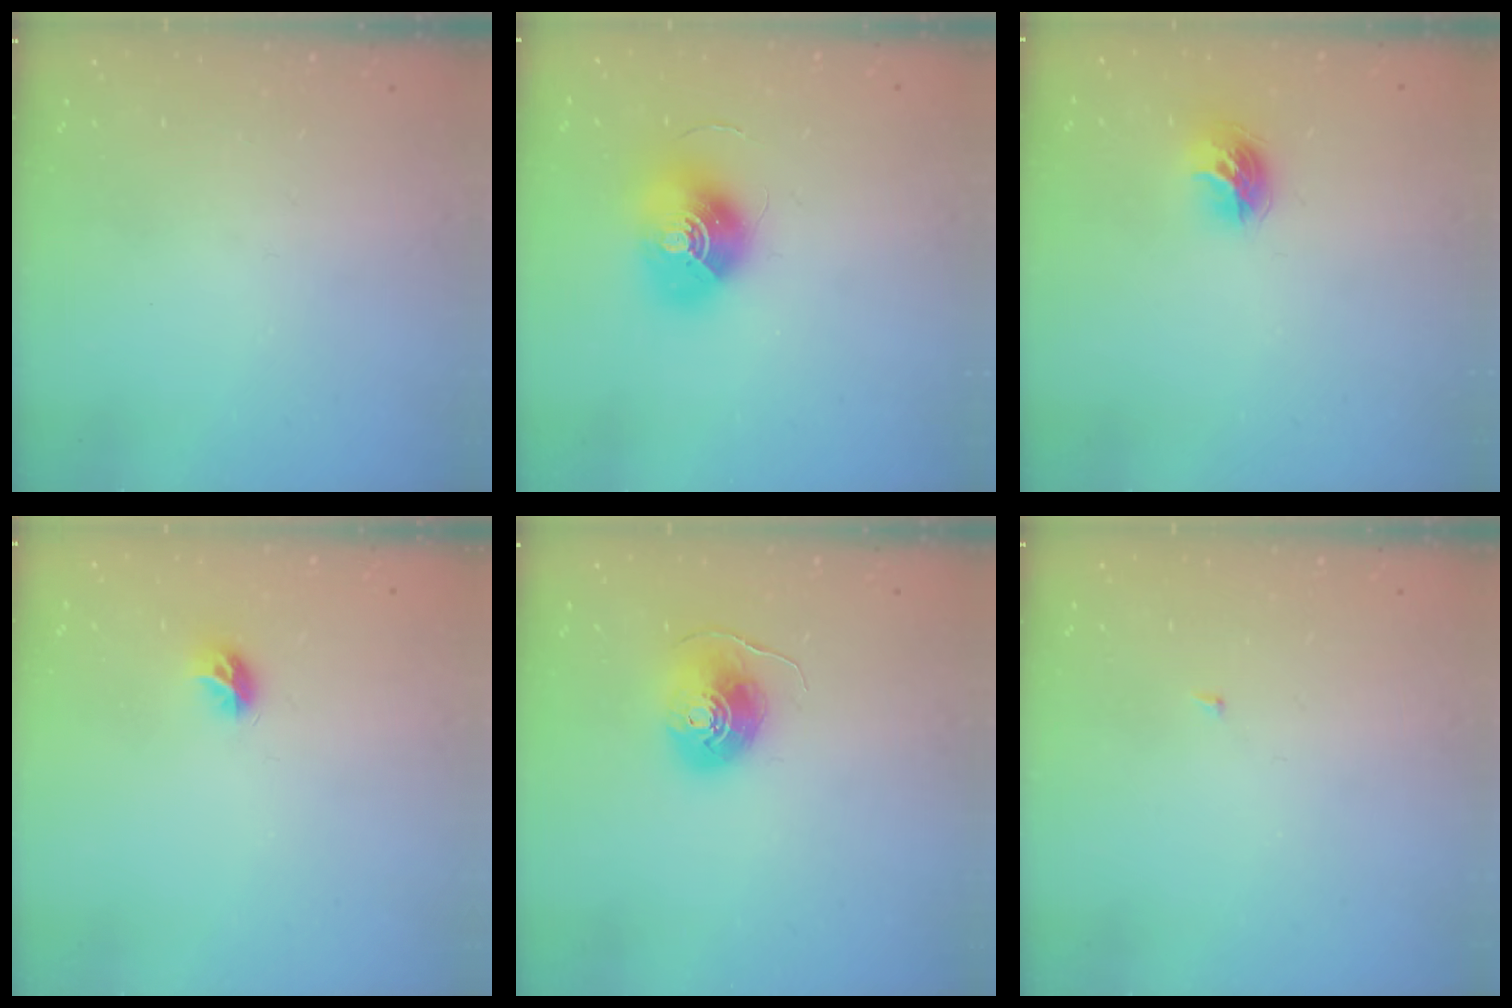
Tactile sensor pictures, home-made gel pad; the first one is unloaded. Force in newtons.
{"total": 13.5, "press": 13.5, "slide": 0.6}
{"total": 9.5, "press": 9.5, "slide": 0.4}
{"total": 5.8, "press": 5.8, "slide": 0.5}
{"total": 8.7, "press": 8.7, "slide": 0.5}
{"total": 1.4, "press": 1.3, "slide": 0.1}